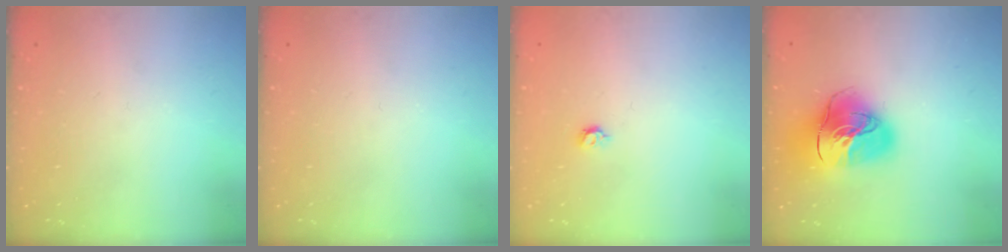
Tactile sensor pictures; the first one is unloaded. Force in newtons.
{"total": 0.0}
{"total": 3.6, "press": 3.6, "slide": 0.7}
{"total": 20.8, "press": 20.6, "slide": 2.7}